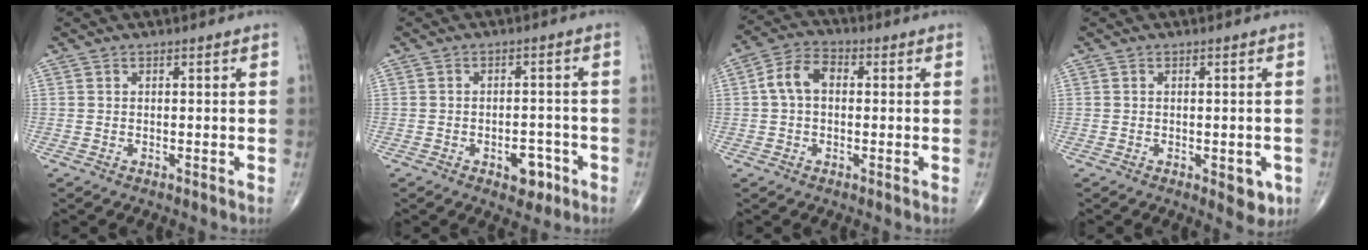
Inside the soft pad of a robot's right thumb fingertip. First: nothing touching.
{"total": 5.0, "force": [-2.4, 2.9, 3.3], "torque": [-0.024, 0.016, -0.029]}
{"total": 6.6, "force": [0.5, 4.4, 4.9], "torque": [-0.091, 0.025, 0.002]}
{"total": 4.2, "force": [-1.4, 2.0, 3.4], "torque": [-0.023, -0.004, -0.011]}